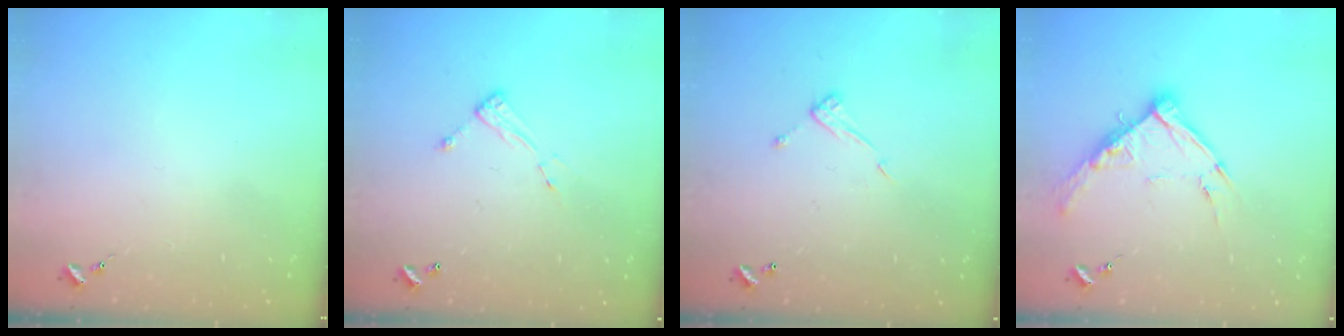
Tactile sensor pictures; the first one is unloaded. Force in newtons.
{"total": 6.6, "press": 6.6, "slide": 0.2}
{"total": 8.2, "press": 8.1, "slide": 0.4}
{"total": 12.4, "press": 12.3, "slide": 1.0}